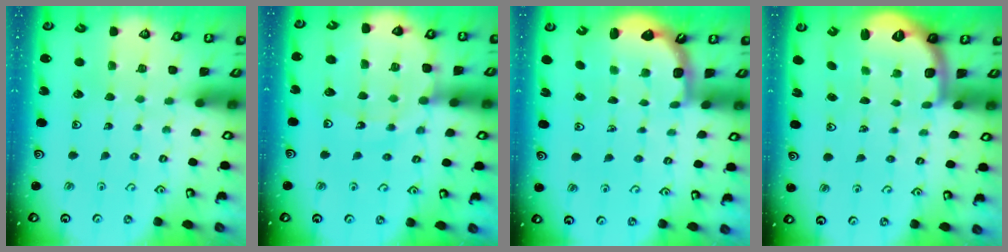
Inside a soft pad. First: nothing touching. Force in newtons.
{"total": 12.8, "press": 12.8, "slide": 1.4}
{"total": 2.5, "press": 2.1, "slide": 1.3}
{"total": 2.1, "press": 1.9, "slide": 1.0}